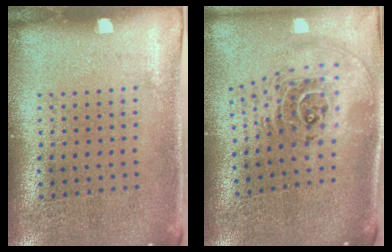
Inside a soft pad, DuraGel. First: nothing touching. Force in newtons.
{"total": 2.5, "press": 1.8, "slide": 1.7}